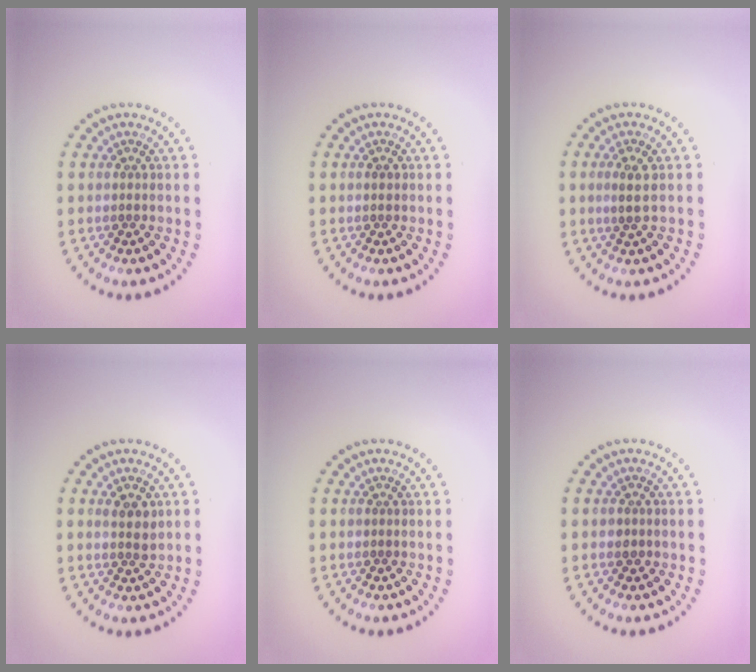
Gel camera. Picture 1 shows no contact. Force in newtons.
{"total": 0.7, "press": 0.7, "slide": 0.0}
{"total": 1.6, "press": 1.4, "slide": 0.7}
{"total": 1.8, "press": 1.6, "slide": 0.6}
{"total": 0.0}
{"total": 0.8, "press": 0.7, "slide": 0.3}